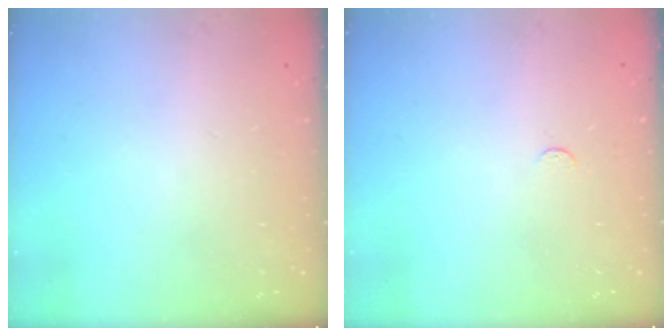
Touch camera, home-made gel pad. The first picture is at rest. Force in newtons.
{"total": 2.7, "press": 2.7, "slide": 0.2}